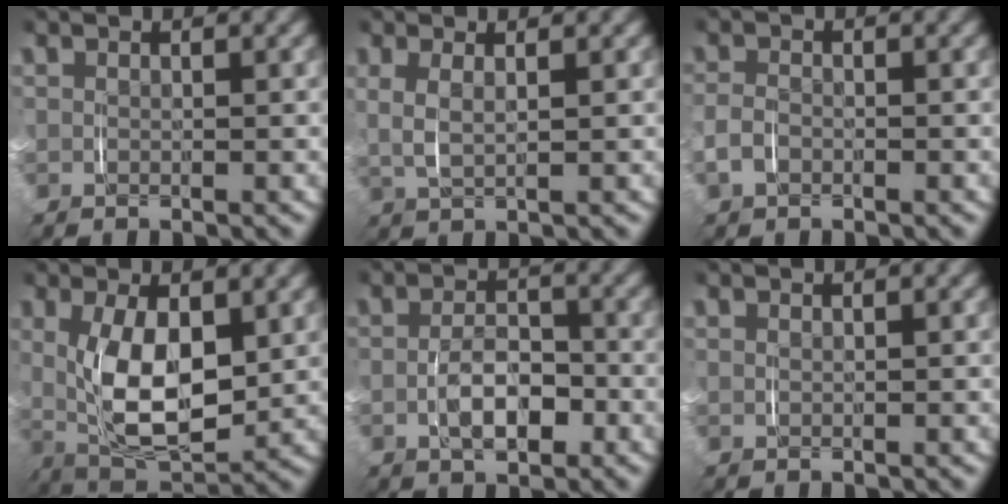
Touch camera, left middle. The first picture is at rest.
{"total": 2.0, "force": [0.7, 0.6, 1.8], "torque": [-0.044, 0.000, 0.017]}
{"total": 1.1, "force": [-0.9, 0.3, 0.5], "torque": [-0.013, 0.000, -0.018]}
{"total": 7.7, "force": [0.3, 3.7, 6.8], "torque": [-0.121, -0.012, 0.011]}
{"total": 3.2, "force": [-1.7, 1.4, 2.3], "torque": [-0.027, 0.002, -0.030]}
{"total": 0.0}